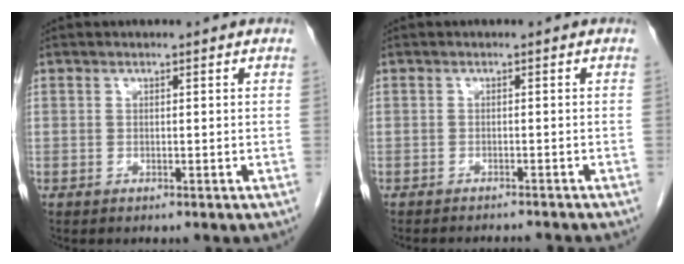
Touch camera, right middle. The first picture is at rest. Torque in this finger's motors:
{"motor_torque": [-0.45, -0.31, -0.11, -0.01]}